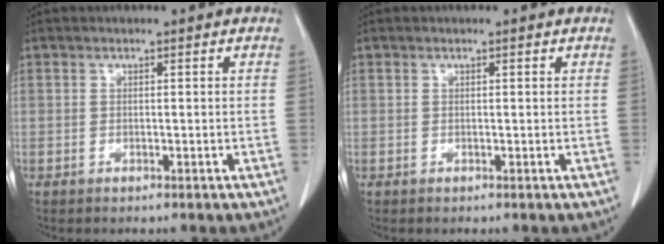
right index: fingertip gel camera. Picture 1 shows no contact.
{"total": 0.0}